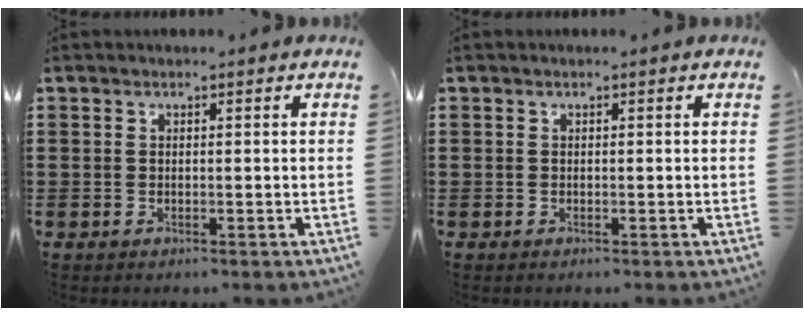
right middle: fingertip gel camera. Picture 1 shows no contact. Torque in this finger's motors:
{"motor_torque": [-0.02, -0.04, 0.15, 0.02]}